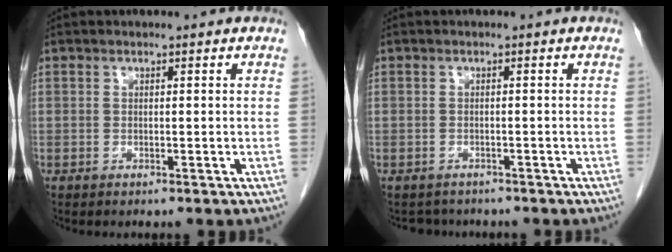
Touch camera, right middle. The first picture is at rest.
{"total": 2.6, "force": [-2.3, 1.1, -0.2], "torque": [0.001, 0.000, -0.034]}